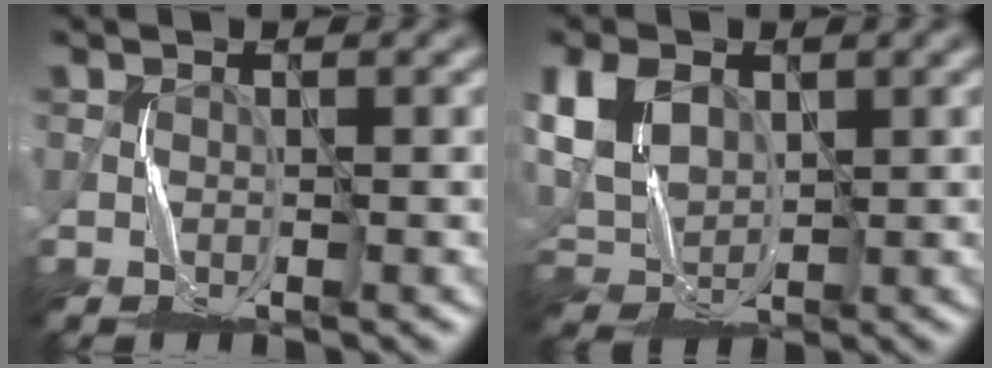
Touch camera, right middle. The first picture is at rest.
{"total": 5.8, "force": [1.8, 4.2, 3.6], "torque": [-0.093, 0.004, 0.030]}